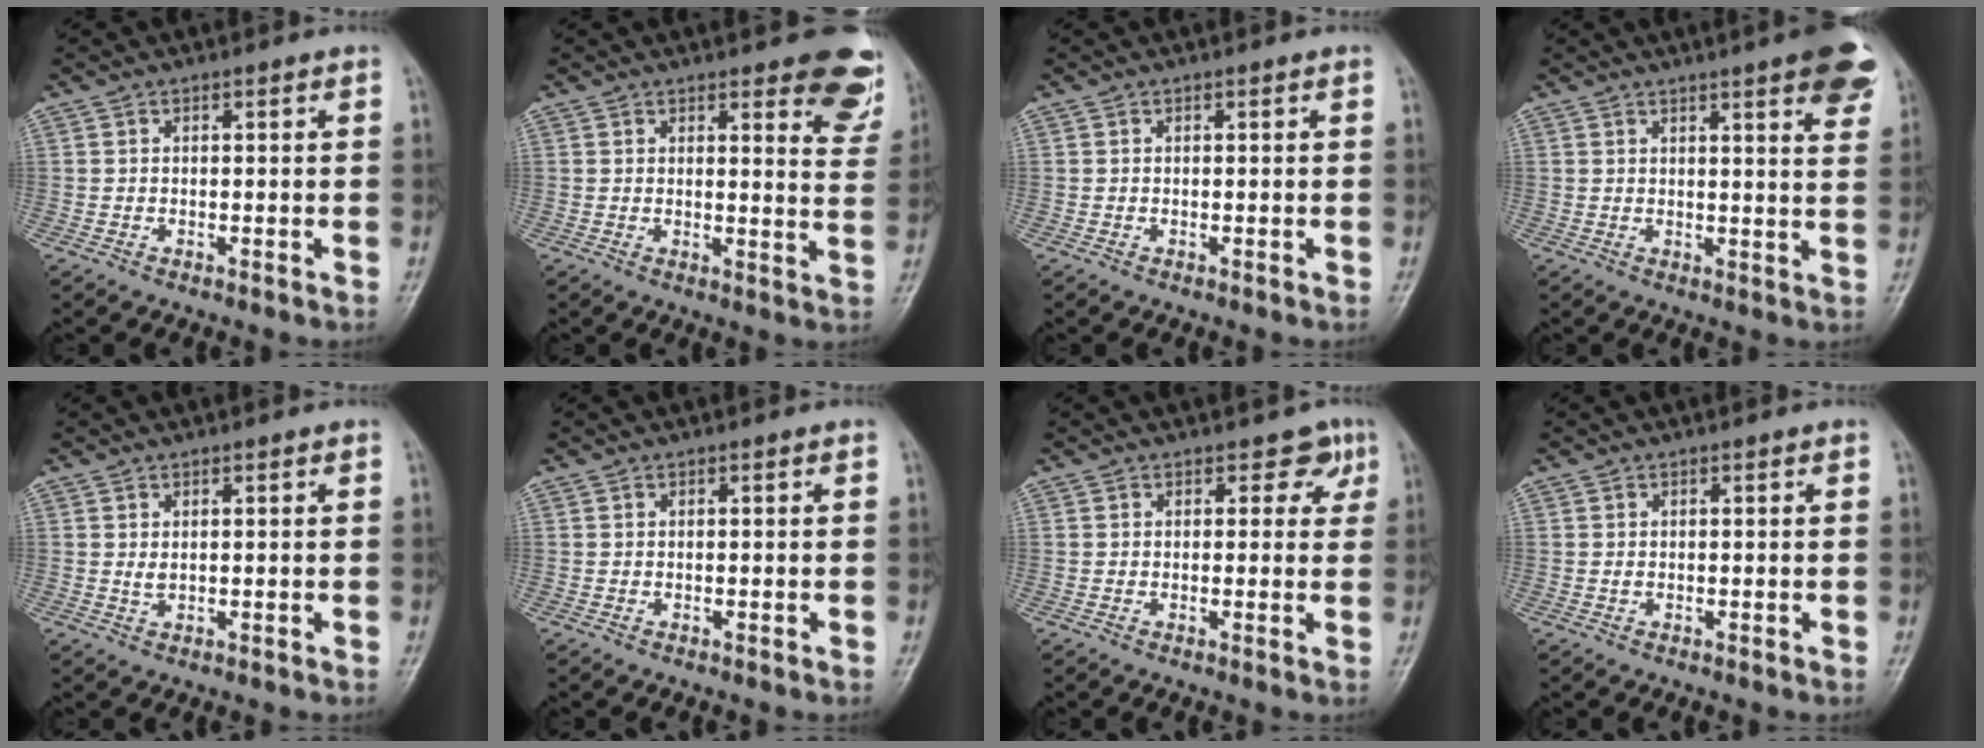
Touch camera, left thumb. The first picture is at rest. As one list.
[{"total": 11.0, "force": [7.5, 3.6, 7.2], "torque": [-0.042, -0.043, 0.075]}, {"total": 0.0}, {"total": 11.4, "force": [7.0, 2.1, 8.8], "torque": [-0.087, -0.023, 0.077]}, {"total": 1.5, "force": [0.7, 0.7, 1.2], "torque": [-0.020, -0.003, 0.016]}, {"total": 0.0}, {"total": 3.1, "force": [1.6, 2.2, 1.3], "torque": [0.017, -0.004, 0.014]}, {"total": 0.5, "force": [0.2, 0.3, 0.4], "torque": [-0.005, 0.002, 0.003]}]